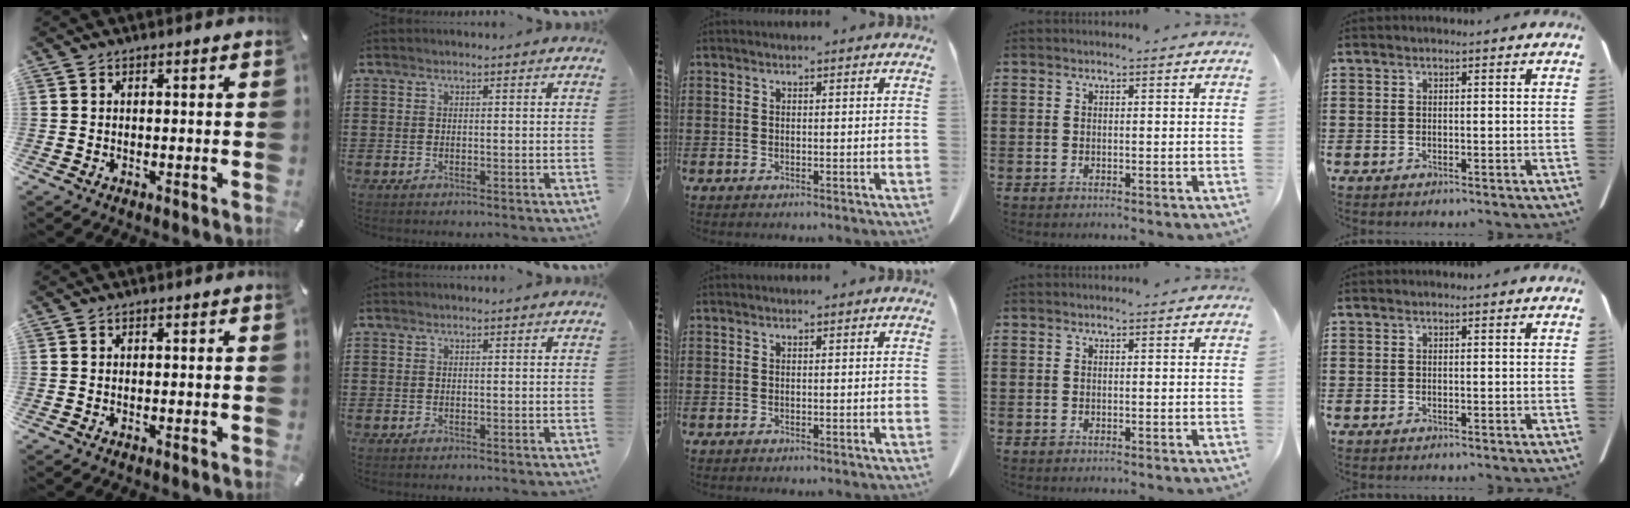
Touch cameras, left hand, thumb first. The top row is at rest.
{}